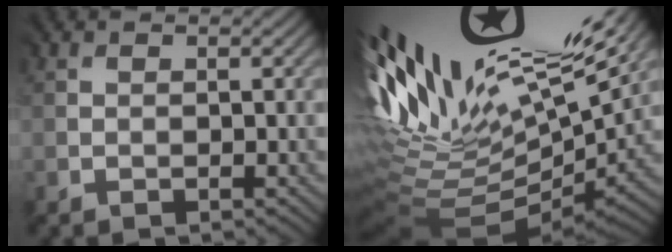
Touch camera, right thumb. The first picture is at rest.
{"total": 17.1, "force": [7.0, 5.8, 14.5], "torque": [-0.273, 0.001, 0.152]}